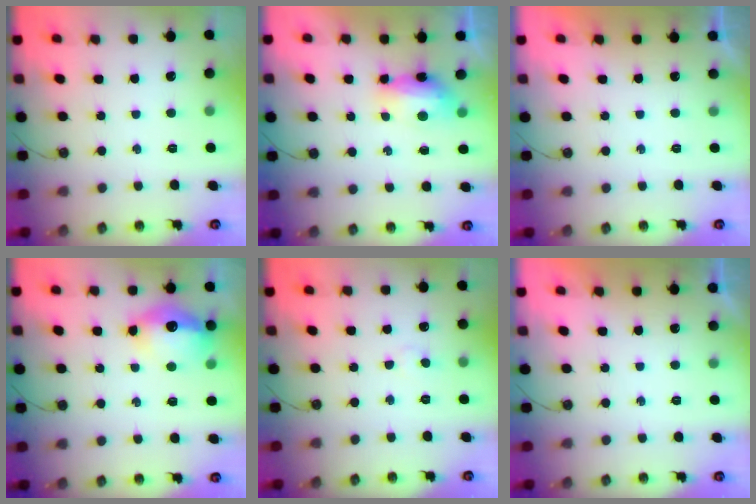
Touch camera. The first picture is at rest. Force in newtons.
{"total": 7.7, "press": 7.6, "slide": 1.1}
{"total": 0.0}
{"total": 12.7, "press": 12.7, "slide": 1.0}
{"total": 3.0, "press": 3.0, "slide": 0.4}
{"total": 0.0}